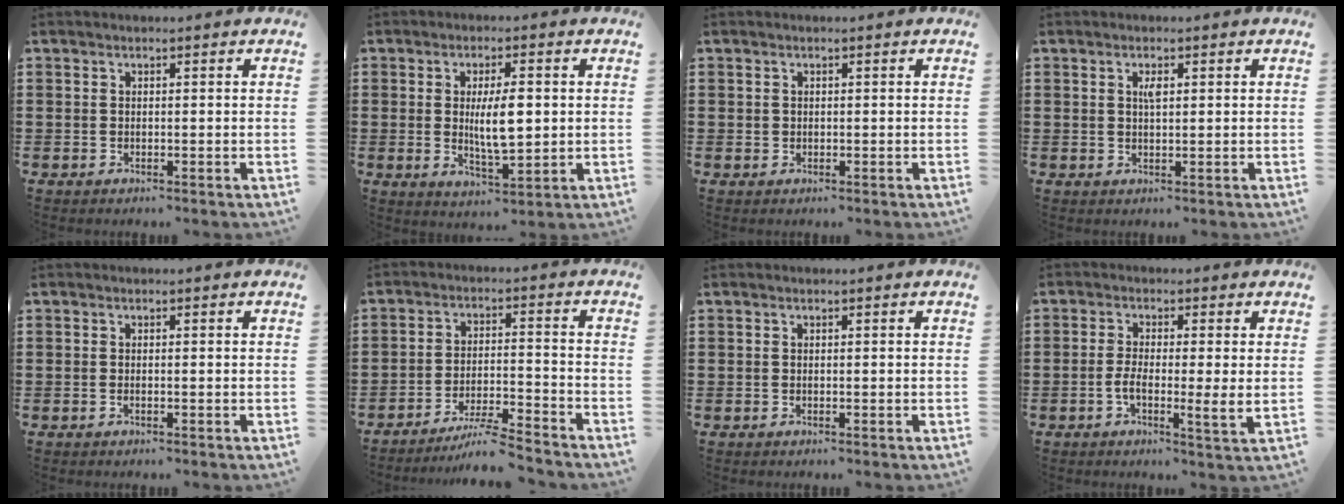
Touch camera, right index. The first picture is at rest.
{"total": 7.0, "force": [0.4, 2.3, 6.6], "torque": [-0.120, -0.001, 0.002]}
{"total": 0.6, "force": [0.1, 0.6, 0.1], "torque": [-0.004, 0.004, 0.002]}
{"total": 1.7, "force": [0.5, 0.6, 1.5], "torque": [-0.024, 0.003, 0.005]}
{"total": 0.0}
{"total": 6.0, "force": [-5.4, -0.4, 2.5], "torque": [-0.049, -0.012, -0.104]}
{"total": 0.0}
{"total": 4.8, "force": [-0.6, 0.9, 4.7], "torque": [-0.085, -0.002, -0.009]}